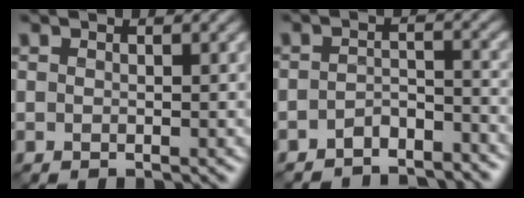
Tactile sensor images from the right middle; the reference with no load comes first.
{"total": 3.6, "force": [-3.5, 0.7, 0.6], "torque": [-0.016, 0.000, -0.065]}